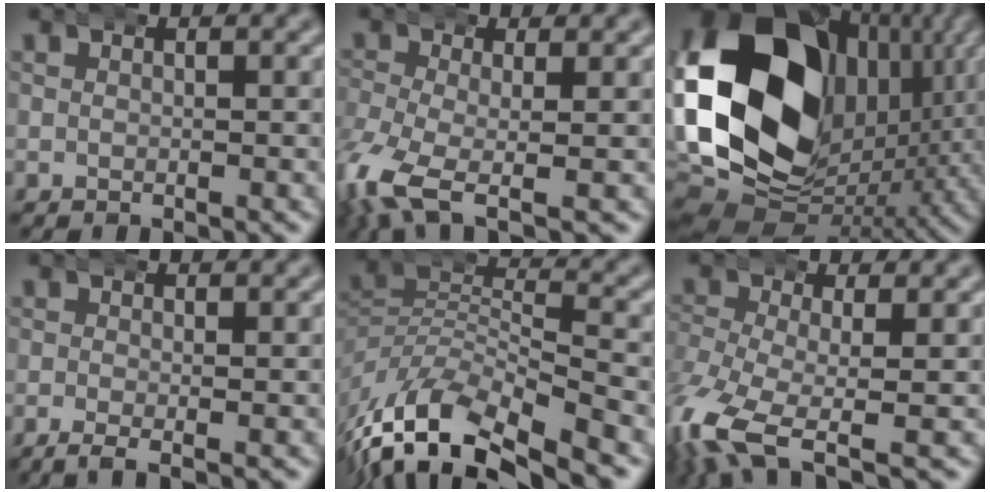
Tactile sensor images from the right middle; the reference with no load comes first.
{"total": 5.4, "force": [-2.4, 2.8, 4.0], "torque": [-0.122, -0.041, -0.023]}
{"total": 30.0, "force": [1.5, 20.5, 21.8], "torque": [-0.372, -0.031, 0.041]}
{"total": 1.7, "force": [-1.1, 0.4, 1.2], "torque": [-0.031, -0.011, -0.017]}
{"total": 12.4, "force": [-7.9, 6.6, 7.0], "torque": [-0.156, -0.056, -0.102]}
{"total": 7.0, "force": [-3.4, 3.6, 4.9], "torque": [-0.139, -0.054, -0.033]}